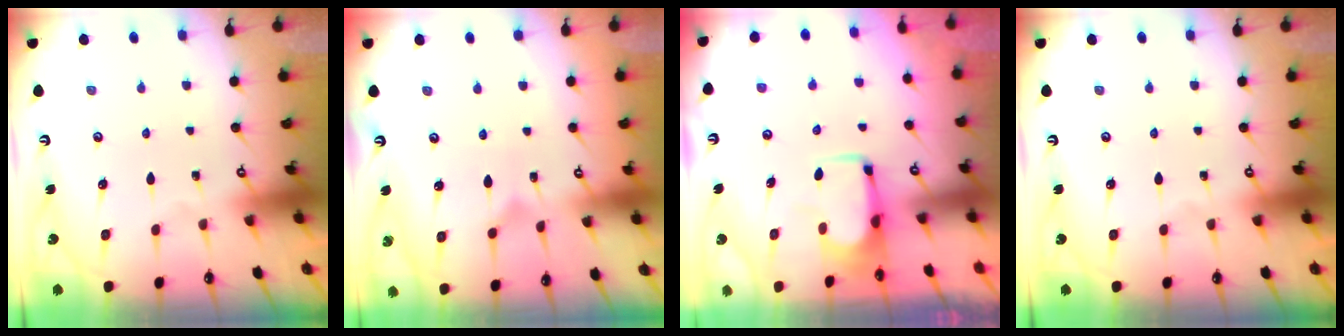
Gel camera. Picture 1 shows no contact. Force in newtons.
{"total": 3.9, "press": 3.9, "slide": 0.6}
{"total": 3.5, "press": 3.5, "slide": 0.2}
{"total": 0.0}